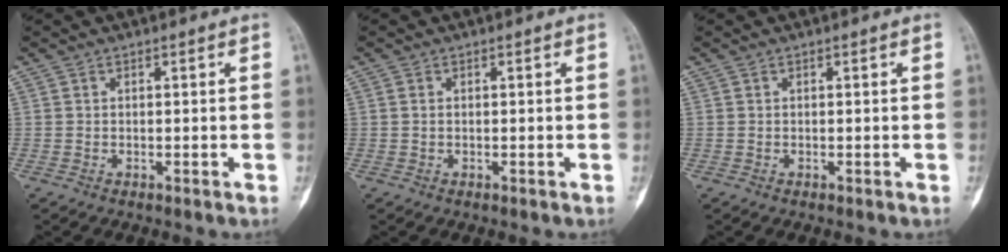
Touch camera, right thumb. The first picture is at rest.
{"total": 0.6, "force": [0.1, 0.4, 0.5], "torque": [-0.009, 0.001, 0.001]}
{"total": 0.0}